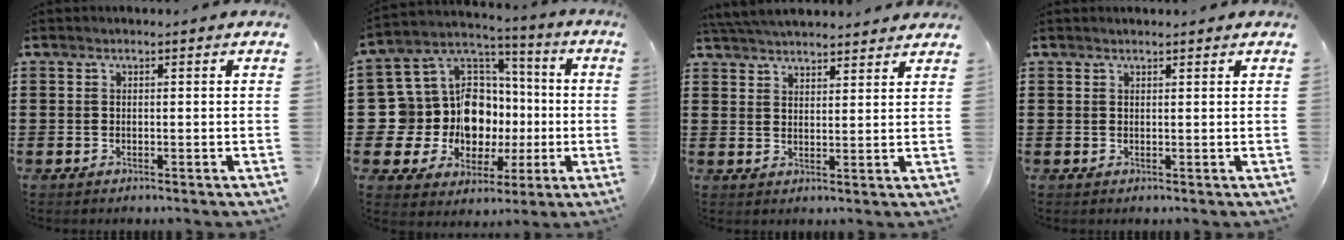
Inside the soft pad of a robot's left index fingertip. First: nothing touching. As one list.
[{"total": 13.8, "force": [-1.3, 13.0, 4.6], "torque": [-0.119, -0.020, -0.003]}, {"total": 4.6, "force": [4.6, 0.4, 0.9], "torque": [-0.030, -0.014, 0.085]}, {"total": 0.7, "force": [0.7, 0.0, 0.3], "torque": [-0.006, 0.000, 0.013]}]